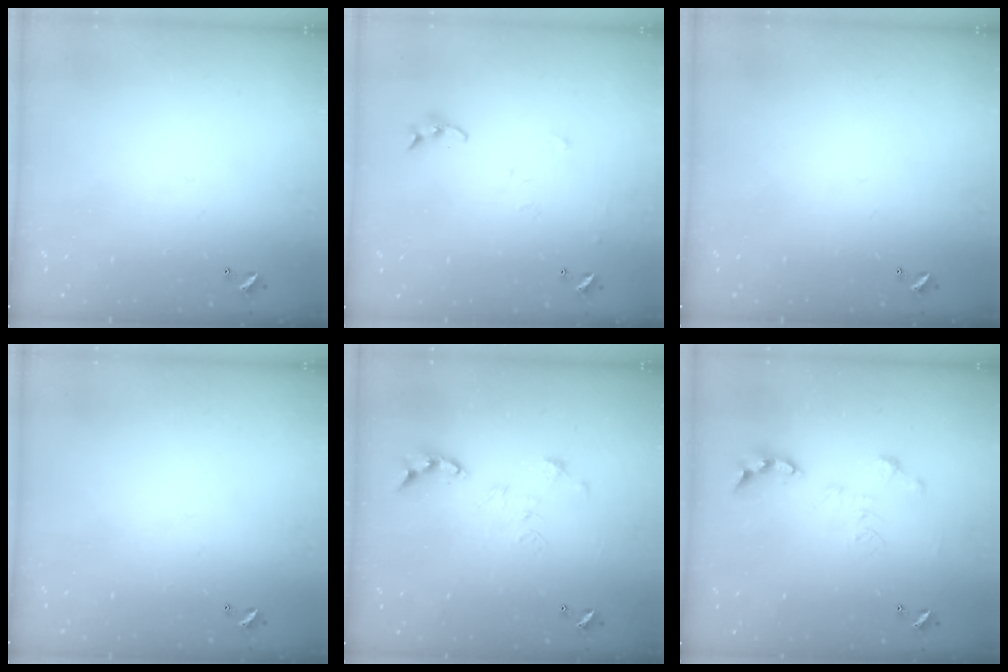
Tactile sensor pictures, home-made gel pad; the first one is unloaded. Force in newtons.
{"total": 7.5, "press": 7.5, "slide": 0.6}
{"total": 0.0}
{"total": 0.0}
{"total": 0.0}
{"total": 0.0}